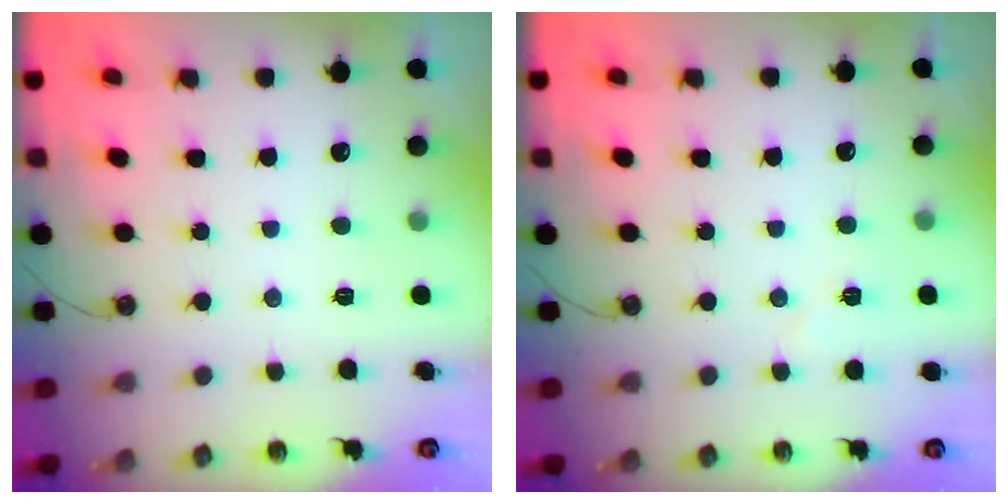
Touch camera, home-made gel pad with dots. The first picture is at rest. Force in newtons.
{"total": 3.8, "press": 3.7, "slide": 0.8}